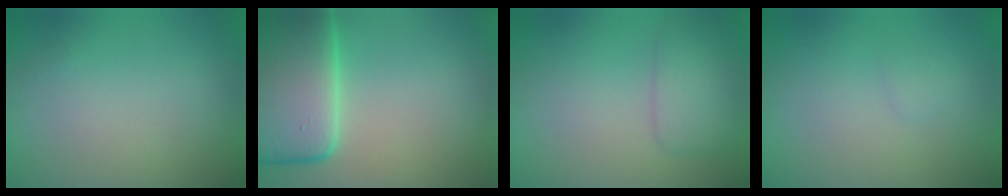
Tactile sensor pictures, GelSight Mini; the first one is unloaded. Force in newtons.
{"total": 13.2, "press": 13.2, "slide": 0.9}
{"total": 2.6, "press": 2.6, "slide": 0.0}
{"total": 0.5, "press": 0.5, "slide": 0.0}